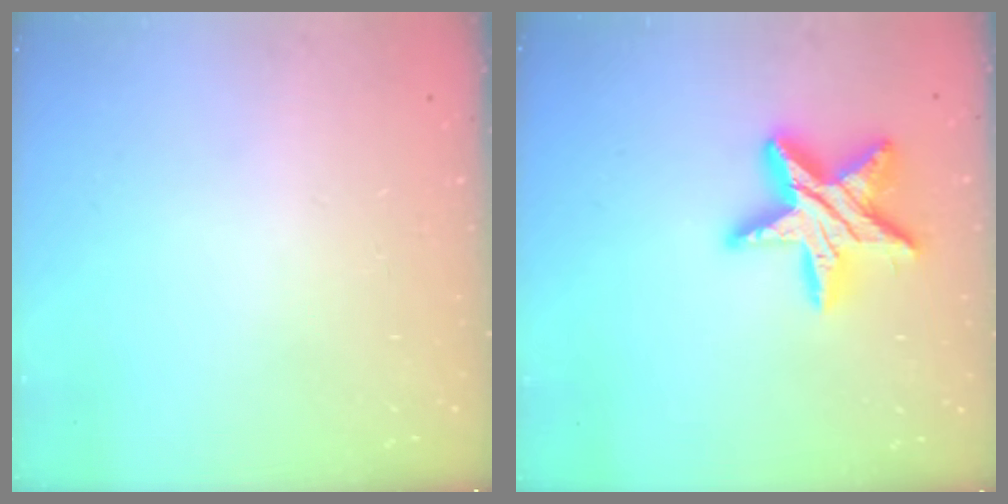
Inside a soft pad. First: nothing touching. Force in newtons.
{"total": 16.6, "press": 16.6, "slide": 1.1}